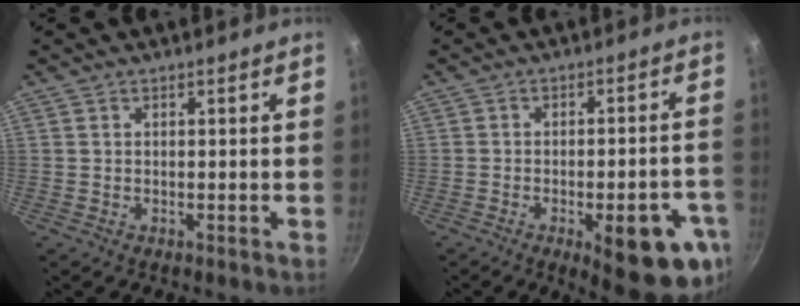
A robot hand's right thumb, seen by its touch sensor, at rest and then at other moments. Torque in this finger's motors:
{"motor_torque": [1.83, 1.56, 0.82, -0.94, 0.09]}